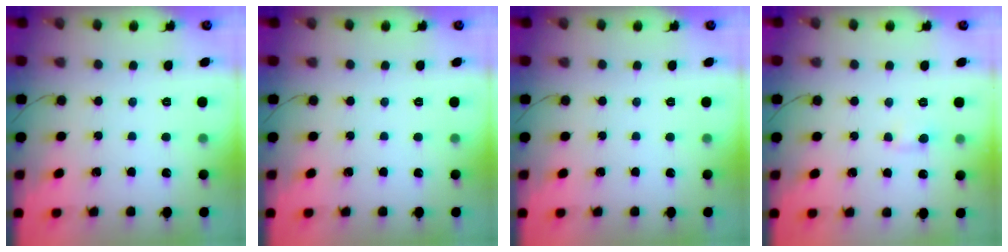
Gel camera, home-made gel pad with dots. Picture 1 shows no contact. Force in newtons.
{"total": 0.0}
{"total": 0.0}
{"total": 2.3, "press": 2.0, "slide": 1.3}